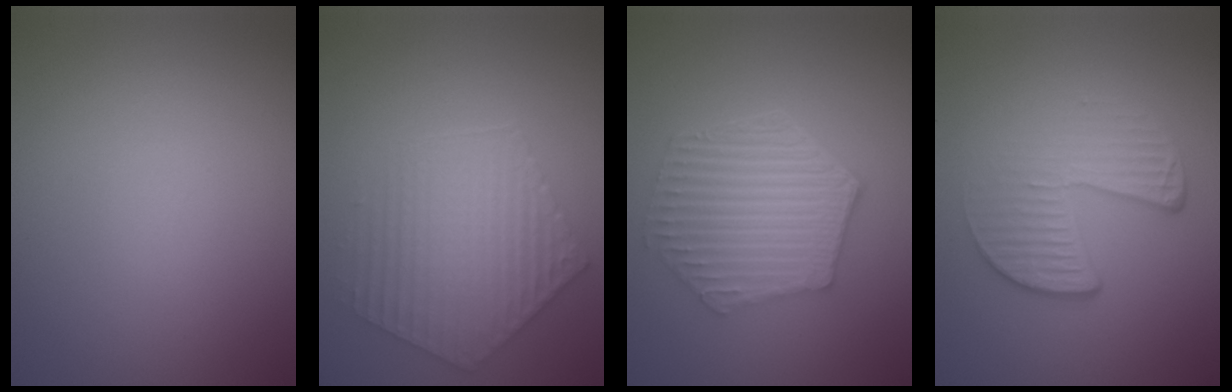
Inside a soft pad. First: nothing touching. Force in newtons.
{"total": 4.0, "press": 3.8, "slide": 1.4}
{"total": 6.5, "press": 4.9, "slide": 4.3}
{"total": 4.3, "press": 2.7, "slide": 3.3}